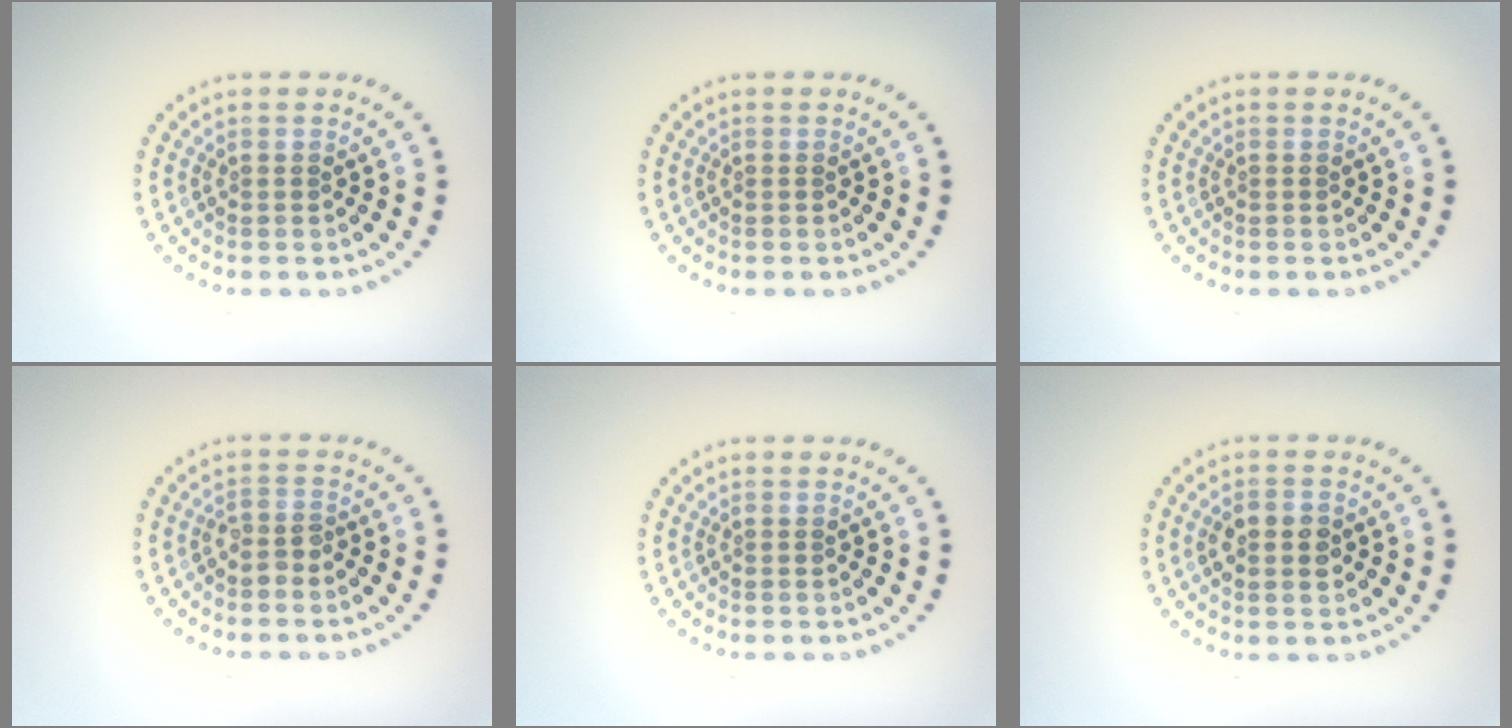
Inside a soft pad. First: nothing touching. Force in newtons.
{"total": 0.0}
{"total": 0.0}
{"total": 1.3, "press": 1.0, "slide": 0.9}
{"total": 0.0}
{"total": 3.0, "press": 3.0, "slide": 0.2}